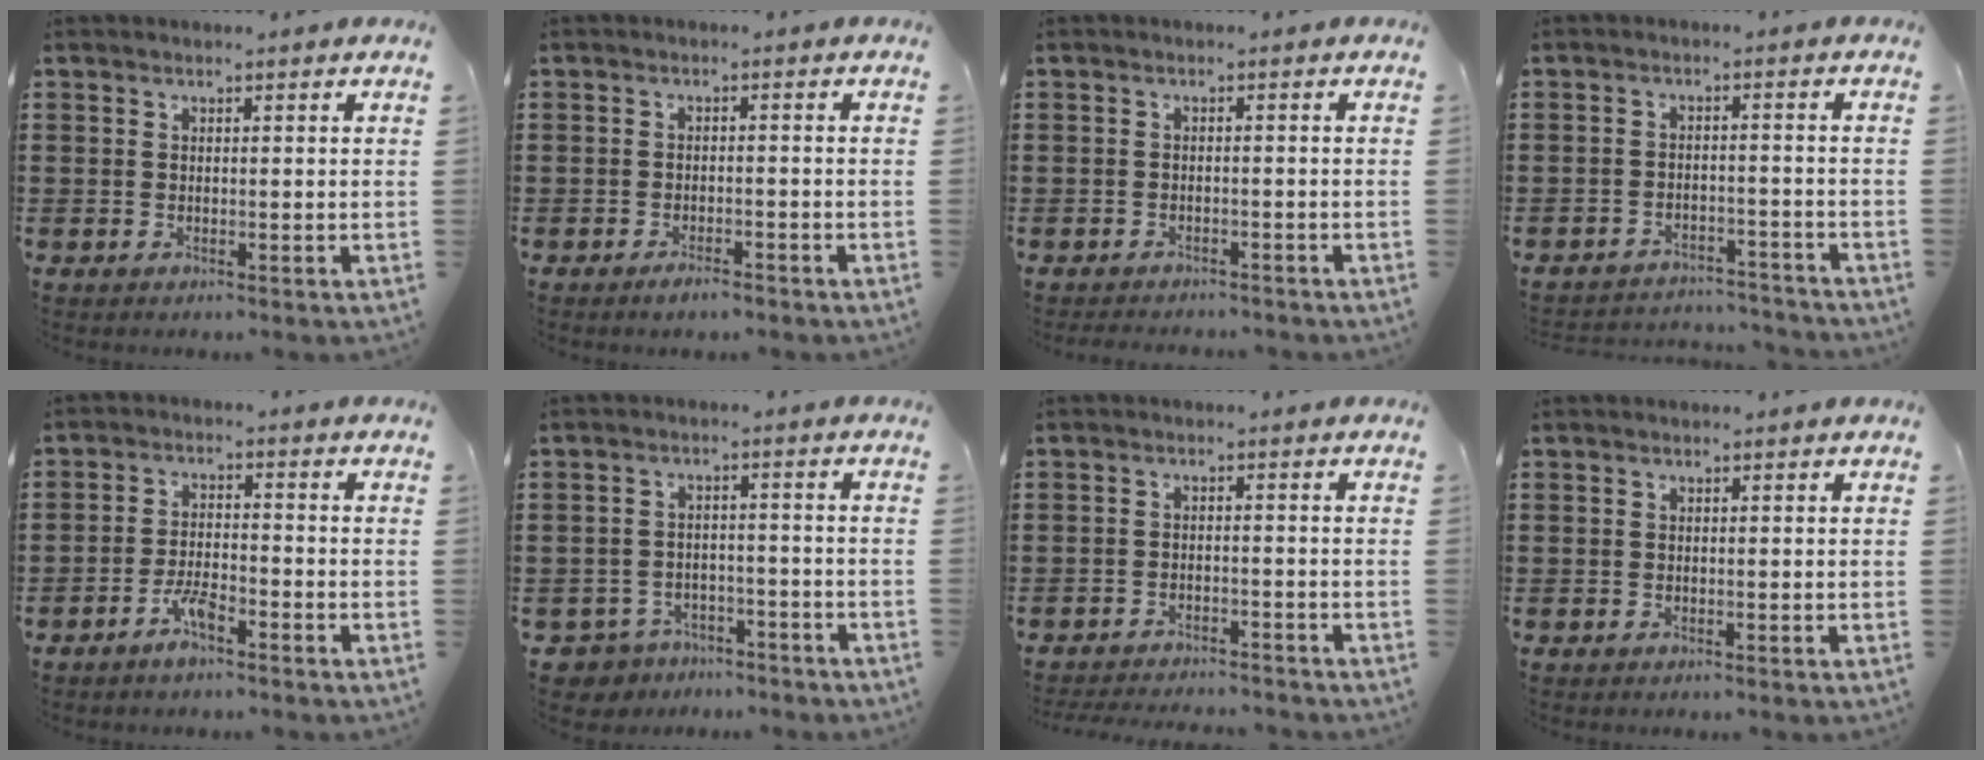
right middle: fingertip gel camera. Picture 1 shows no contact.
{"total": 2.0, "force": [-1.7, 0.4, 0.9], "torque": [-0.018, -0.001, -0.031]}
{"total": 1.6, "force": [-1.6, 0.1, -0.1], "torque": [-0.004, 0.000, -0.035]}
{"total": 3.2, "force": [-3.2, 0.2, 0.0], "torque": [-0.008, -0.001, -0.067]}
{"total": 4.2, "force": [-3.1, 1.0, 2.6], "torque": [-0.058, 0.005, -0.062]}
{"total": 4.3, "force": [-4.1, 1.1, 0.0], "torque": [-0.022, 0.000, -0.091]}
{"total": 2.9, "force": [-2.9, 0.1, 0.1], "torque": [-0.006, -0.001, -0.061]}
{"total": 0.0}